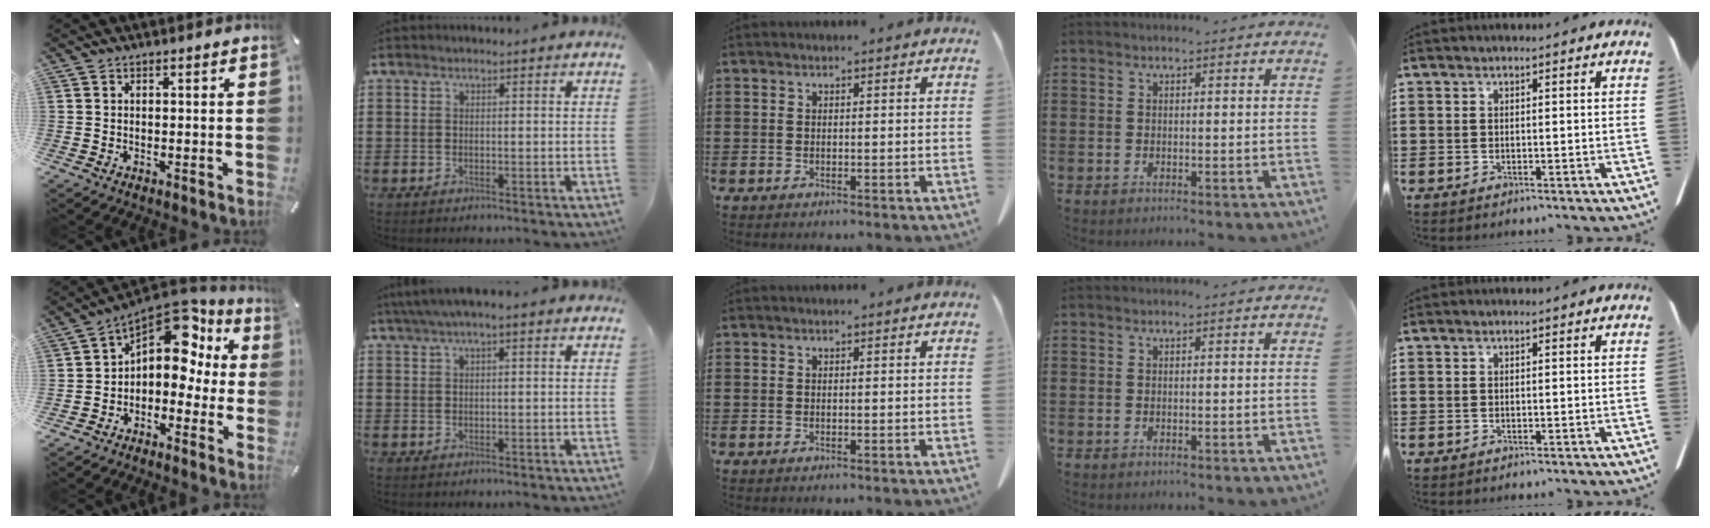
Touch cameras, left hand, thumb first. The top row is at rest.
{"thumb": {"total": 10.7, "force": [5.4, 6.7, 6.5], "torque": [-0.097, -0.048, 0.093]}, "index": {"total": 2.3, "force": [1.1, 0.2, 2.0], "torque": [-0.039, 0.002, 0.020]}}